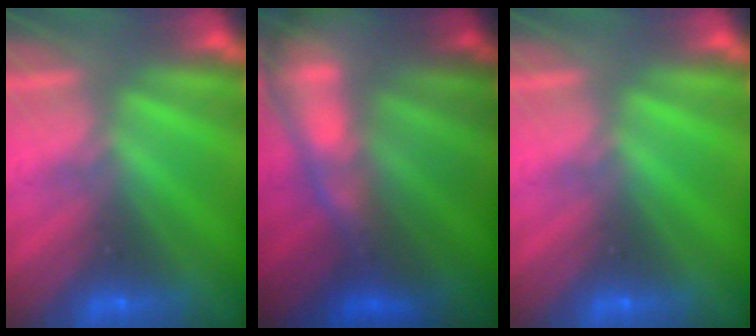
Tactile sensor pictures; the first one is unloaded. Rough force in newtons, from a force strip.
{"total": 5.6}
{"total": 0.0}